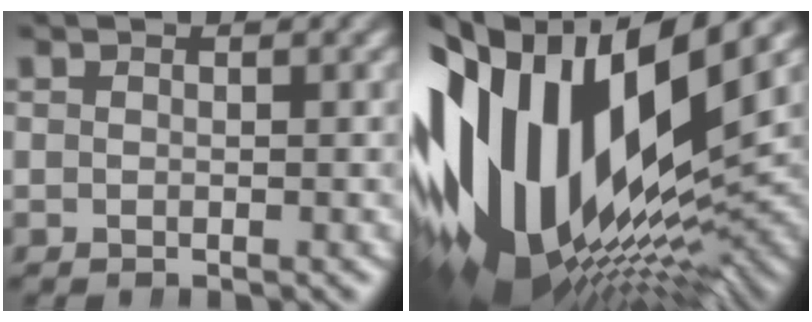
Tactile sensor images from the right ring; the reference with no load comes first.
{"total": 23.2, "force": [-1.6, 15.1, 17.6], "torque": [-0.314, -0.029, -0.009]}